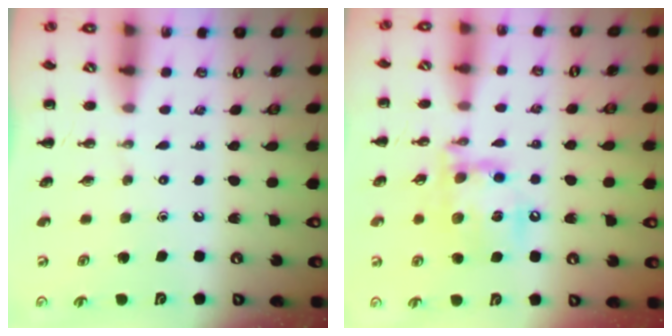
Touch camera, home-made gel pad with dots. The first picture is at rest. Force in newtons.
{"total": 15.6, "press": 15.5, "slide": 2.2}